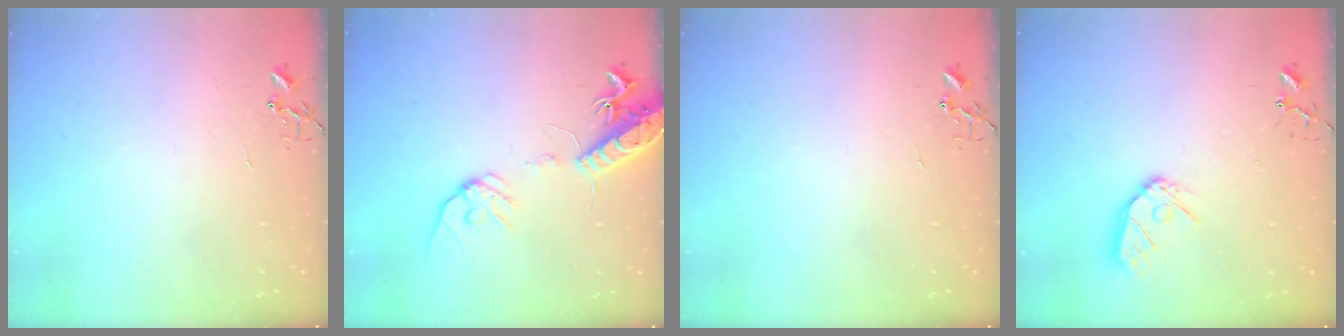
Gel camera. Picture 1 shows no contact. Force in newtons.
{"total": 16.4, "press": 16.1, "slide": 3.0}
{"total": 0.0}
{"total": 10.7, "press": 10.6, "slide": 1.2}